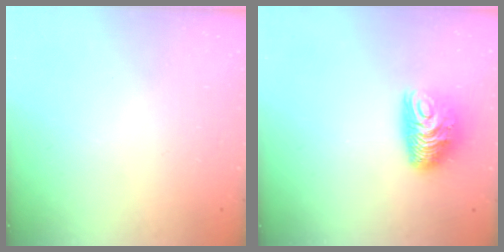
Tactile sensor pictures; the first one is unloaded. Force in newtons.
{"total": 9.7, "press": 9.7, "slide": 0.4}